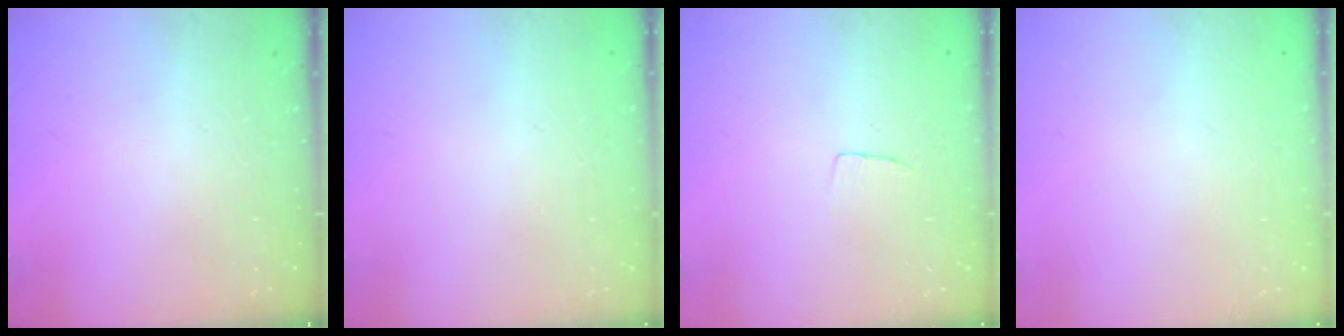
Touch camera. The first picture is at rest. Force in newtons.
{"total": 0.0}
{"total": 3.1, "press": 3.1, "slide": 0.1}
{"total": 0.0}